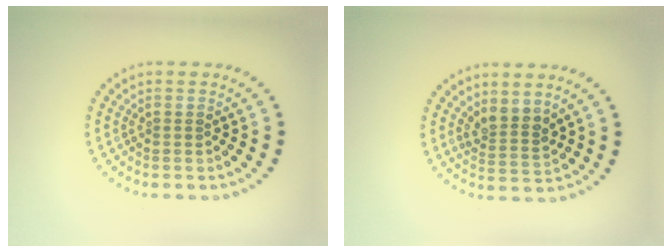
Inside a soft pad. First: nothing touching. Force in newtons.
{"total": 2.5, "press": 1.9, "slide": 1.6}